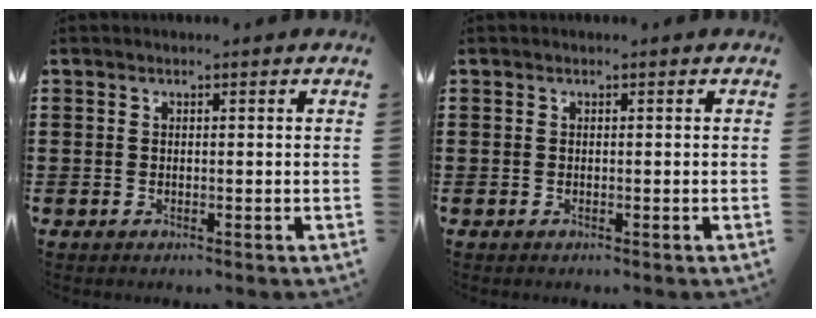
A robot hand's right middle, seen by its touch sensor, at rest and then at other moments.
{"total": 0.0}